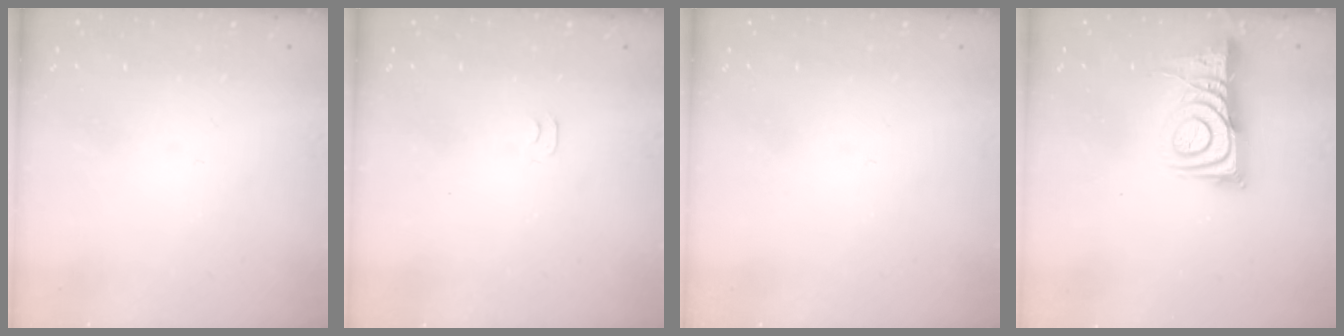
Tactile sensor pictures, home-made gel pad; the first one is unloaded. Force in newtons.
{"total": 3.3, "press": 3.3, "slide": 0.3}
{"total": 0.0}
{"total": 10.2, "press": 10.1, "slide": 0.9}